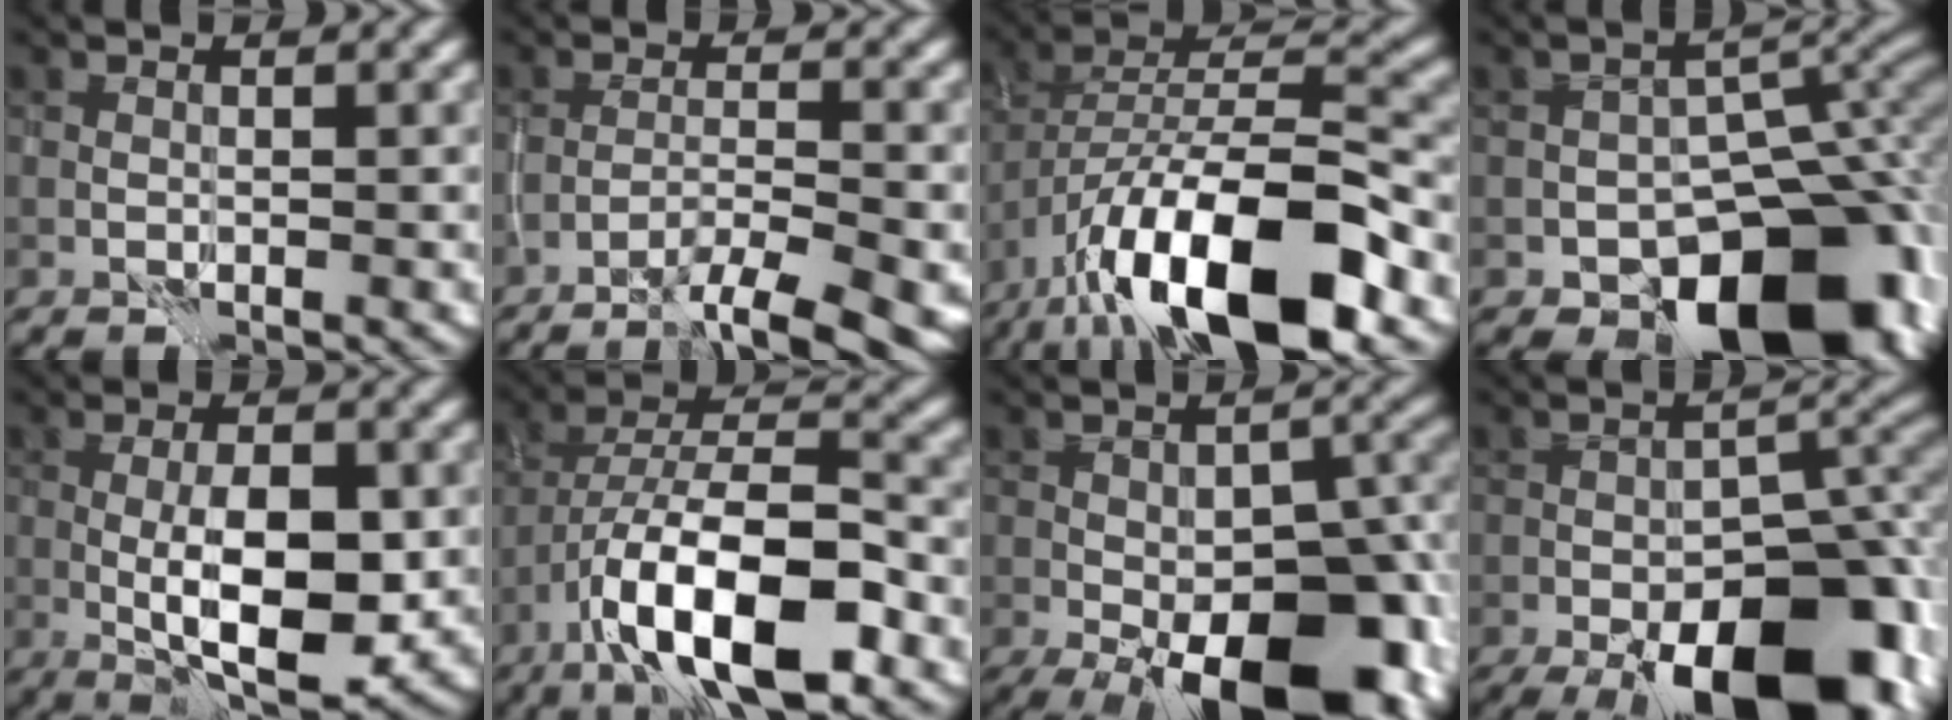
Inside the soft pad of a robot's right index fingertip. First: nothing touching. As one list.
[{"total": 6.0, "force": [-4.2, 0.8, 4.2], "torque": [-0.063, 0.000, -0.069]}, {"total": 14.6, "force": [-8.3, 5.2, 10.8], "torque": [-0.192, -0.003, -0.148]}, {"total": 12.9, "force": [-6.7, 7.7, 8.0], "torque": [-0.082, 0.000, -0.105]}, {"total": 8.2, "force": [-1.1, 3.1, 7.5], "torque": [-0.128, -0.006, -0.015]}, {"total": 11.4, "force": [-5.7, 4.1, 9.0], "torque": [-0.161, 0.004, -0.101]}, {"total": 15.1, "force": [-6.4, 7.0, 11.8], "torque": [-0.155, -0.019, -0.093]}, {"total": 15.0, "force": [-8.2, 6.2, 10.9], "torque": [-0.132, 0.004, -0.128]}]